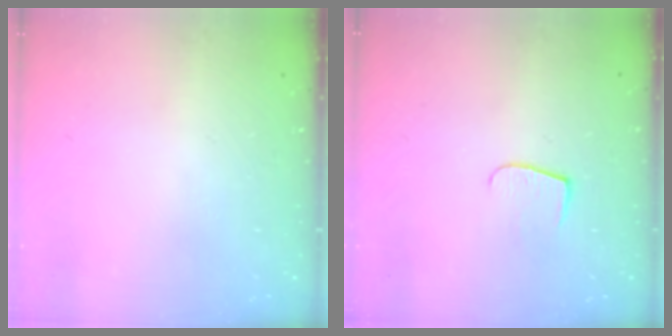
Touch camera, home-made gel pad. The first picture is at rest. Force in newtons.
{"total": 4.9, "press": 4.9, "slide": 0.5}